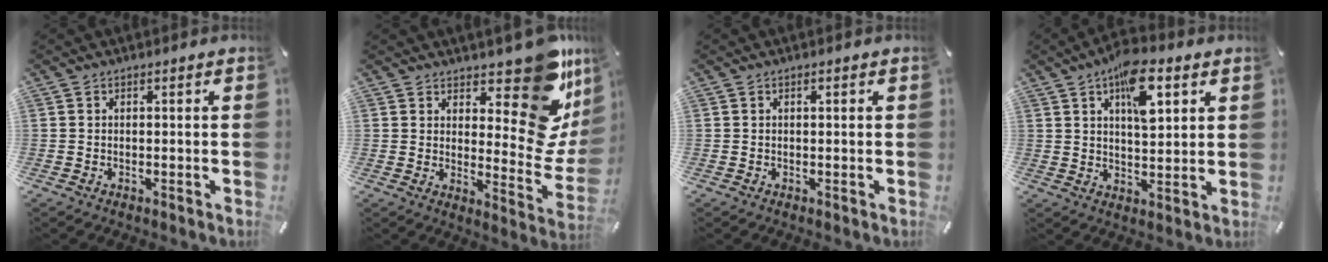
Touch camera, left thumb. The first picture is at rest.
{"total": 16.8, "force": [9.9, 7.5, 11.4], "torque": [-0.104, -0.110, 0.162]}
{"total": 0.5, "force": [0.2, 0.3, 0.4], "torque": [-0.008, 0.001, 0.003]}
{"total": 11.7, "force": [5.7, 5.5, 8.6], "torque": [-0.128, -0.016, 0.096]}